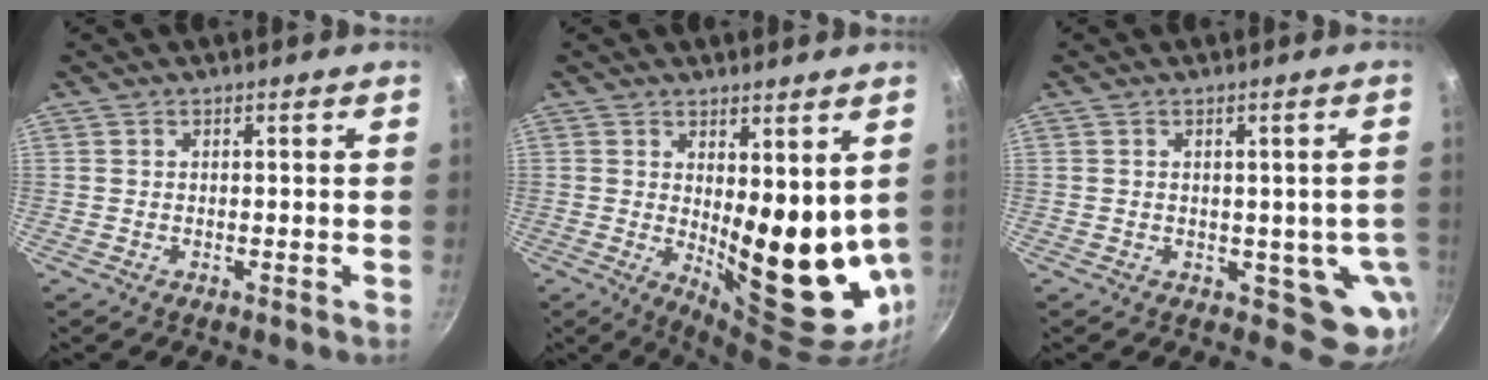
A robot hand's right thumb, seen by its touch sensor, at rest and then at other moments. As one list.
[{"total": 15.3, "force": [2.2, 6.3, 13.8], "torque": [-0.155, -0.052, 0.047]}, {"total": 7.0, "force": [-1.0, 4.6, 5.1], "torque": [-0.029, 0.000, -0.008]}]